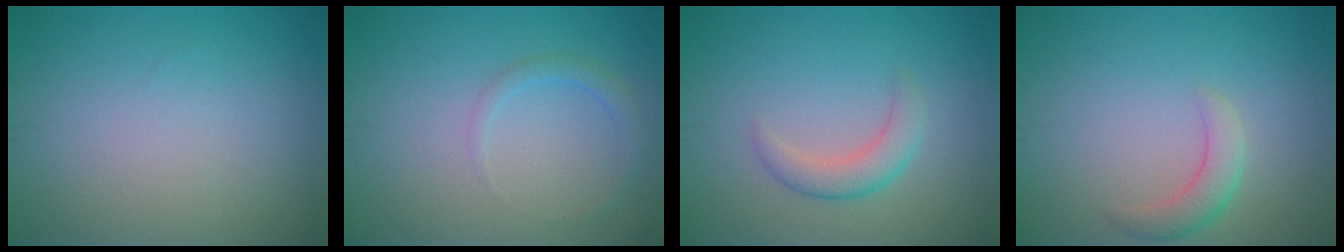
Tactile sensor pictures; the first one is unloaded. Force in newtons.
{"total": 1.5, "press": 1.5, "slide": 0.2}
{"total": 2.6, "press": 2.5, "slide": 0.3}
{"total": 2.4, "press": 2.4, "slide": 0.2}